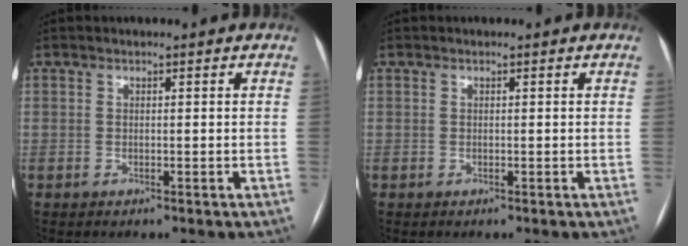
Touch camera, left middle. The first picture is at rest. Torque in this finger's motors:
{"motor_torque": [0.00, 0.02, 0.01, 0.00]}